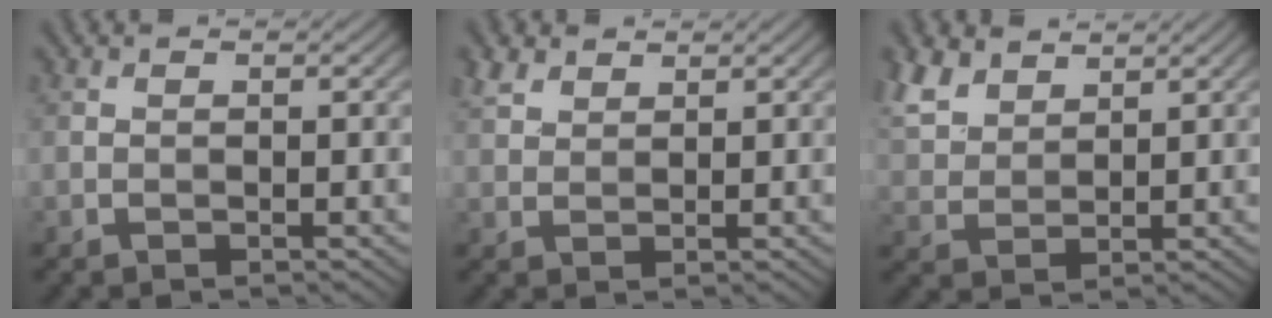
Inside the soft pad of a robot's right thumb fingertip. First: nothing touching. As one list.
[{"total": 2.9, "force": [2.1, 1.5, 1.1], "torque": [-0.031, 0.007, 0.047]}, {"total": 6.7, "force": [4.6, 3.4, 3.3], "torque": [-0.101, 0.011, 0.102]}]